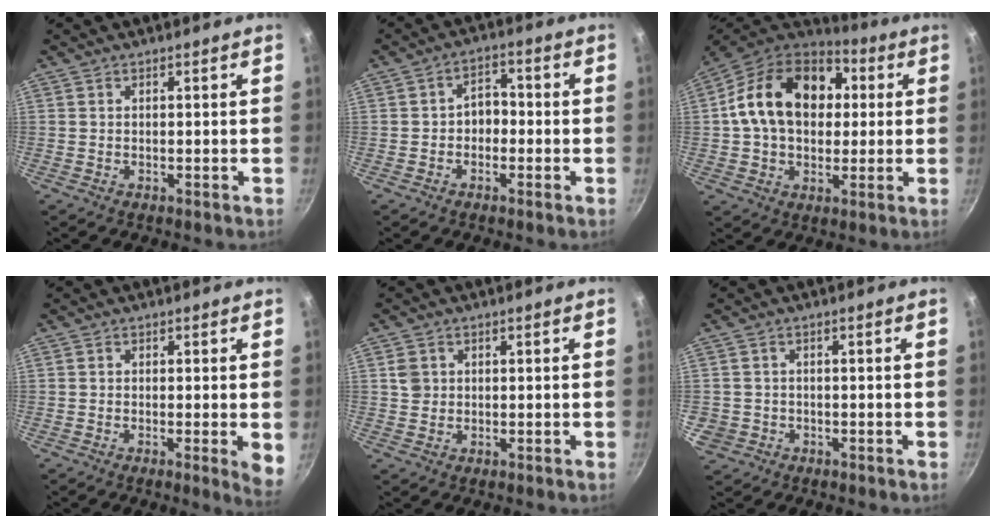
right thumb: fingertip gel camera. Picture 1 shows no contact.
{"total": 4.3, "force": [-1.0, 3.3, 2.6], "torque": [-0.009, 0.020, -0.023]}
{"total": 21.4, "force": [3.4, 15.5, 14.5], "torque": [-0.223, 0.028, 0.045]}
{"total": 4.1, "force": [-0.4, 0.8, 4.0], "torque": [-0.045, -0.010, -0.007]}
{"total": 2.8, "force": [0.6, 2.5, 0.9], "torque": [-0.008, 0.004, 0.011]}
{"total": 4.0, "force": [-1.0, 3.7, 1.2], "torque": [-0.027, 0.013, -0.009]}